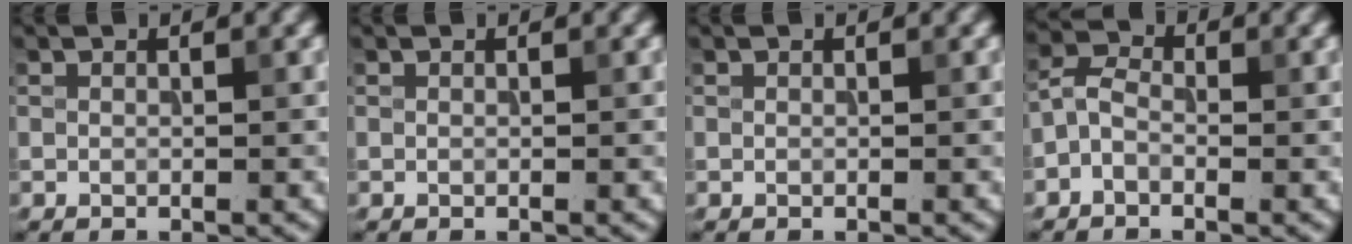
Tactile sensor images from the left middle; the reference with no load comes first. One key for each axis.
{"total": 0.0}
{"total": 0.0}
{"total": 2.2, "fx": -1.0, "fy": 1.4, "fz": 1.4, "tx": -0.027, "ty": 0.009, "tz": -0.030}